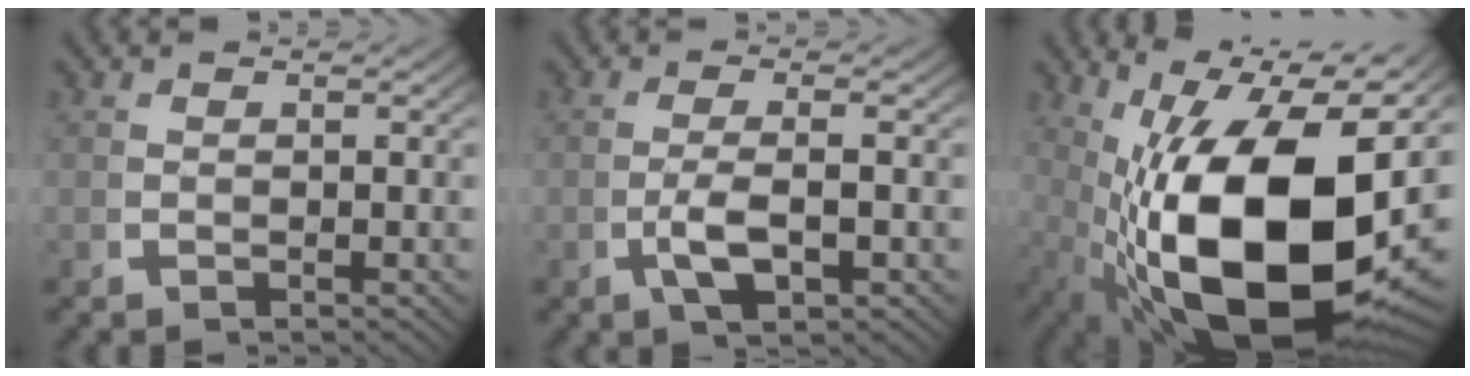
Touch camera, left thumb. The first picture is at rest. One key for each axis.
{"total": 3.2, "fx": -0.4, "fy": 1.1, "fz": 3.0, "tx": -0.069, "ty": -0.005, "tz": -0.002}
{"total": 23.0, "fx": -1.4, "fy": 13.7, "fz": 18.5, "tx": -0.333, "ty": -0.083, "tz": 0.021}